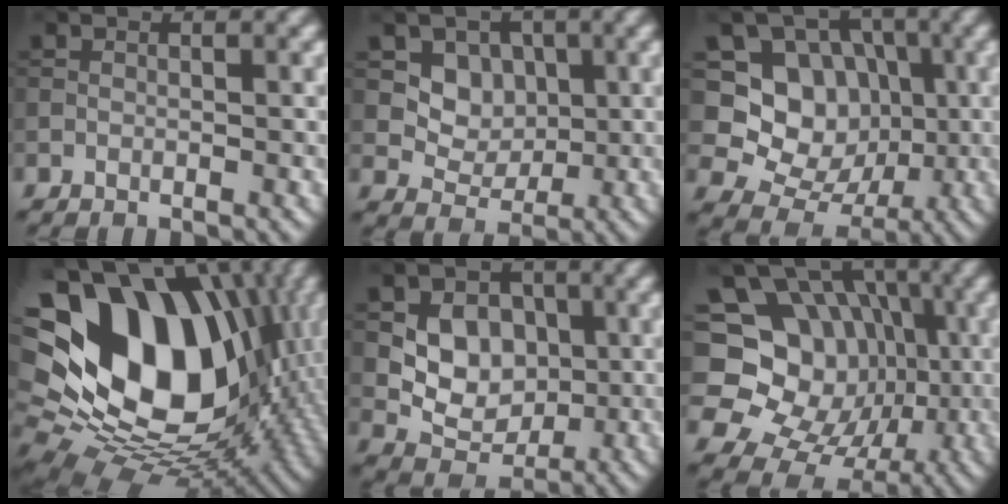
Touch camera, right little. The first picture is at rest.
{"total": 4.0, "force": [1.1, 3.4, 1.8], "torque": [-0.035, -0.018, 0.024]}
{"total": 8.3, "force": [0.5, 7.3, 3.8], "torque": [-0.055, -0.006, -0.010]}
{"total": 19.8, "force": [2.0, 14.2, 13.6], "torque": [-0.261, -0.009, 0.056]}
{"total": 5.5, "force": [0.7, 4.5, 3.2], "torque": [-0.049, -0.006, 0.009]}
{"total": 15.2, "force": [-0.2, 13.2, 7.5], "torque": [-0.142, 0.025, -0.015]}